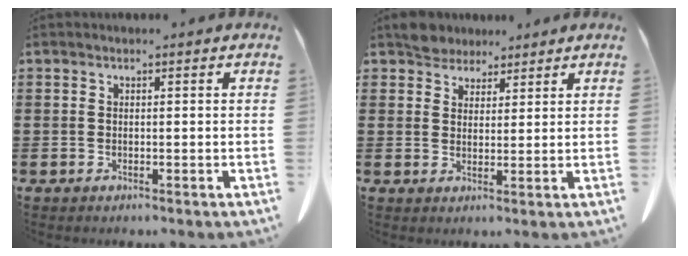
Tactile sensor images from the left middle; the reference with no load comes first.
{"total": 3.9, "force": [3.6, 1.5, 0.4], "torque": [-0.021, 0.001, 0.070]}